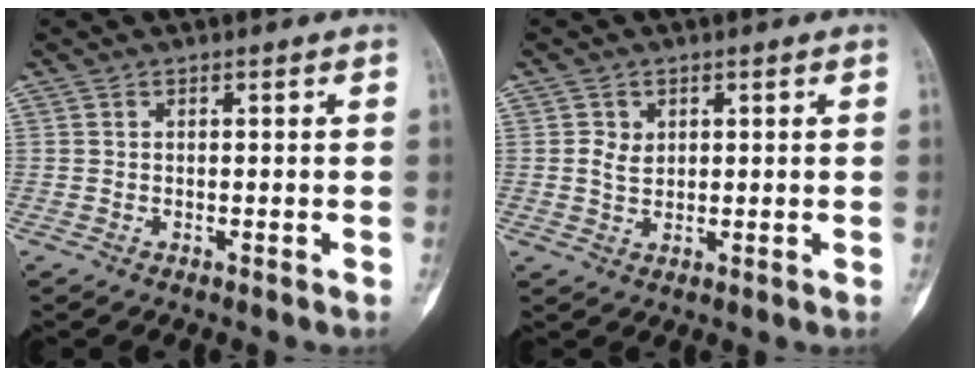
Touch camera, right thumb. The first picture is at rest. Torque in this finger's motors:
{"motor_torque": [0.39, 0.21, 0.23, -0.03, -0.05]}